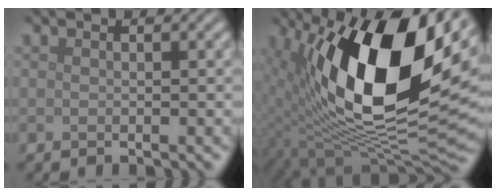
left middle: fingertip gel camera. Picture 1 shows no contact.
{"total": 17.8, "force": [5.2, 8.4, 14.8], "torque": [-0.241, -0.003, 0.085]}